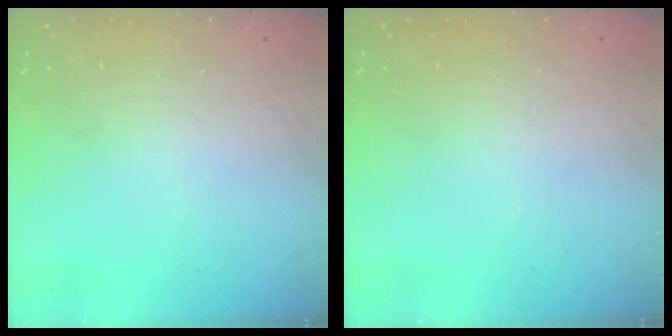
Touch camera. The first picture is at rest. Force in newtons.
{"total": 0.0}